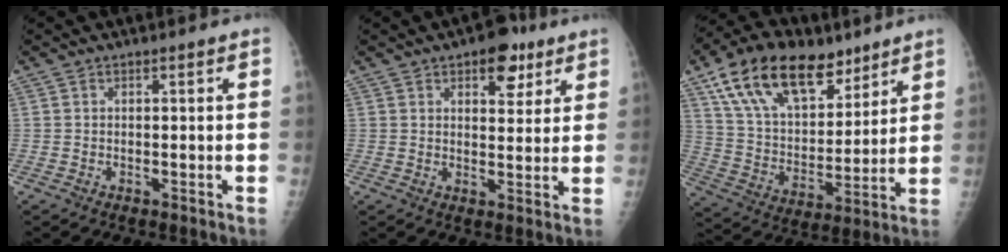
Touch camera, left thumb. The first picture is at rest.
{"total": 7.7, "force": [4.4, 4.2, 4.8], "torque": [-0.032, -0.016, 0.055]}
{"total": 22.3, "force": [13.6, 12.1, 12.8], "torque": [-0.193, -0.031, 0.245]}